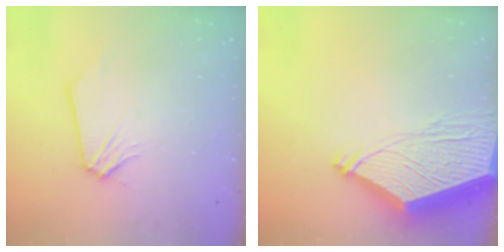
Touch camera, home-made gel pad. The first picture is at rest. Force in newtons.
{"total": 12.3, "press": 12.2, "slide": 1.5}